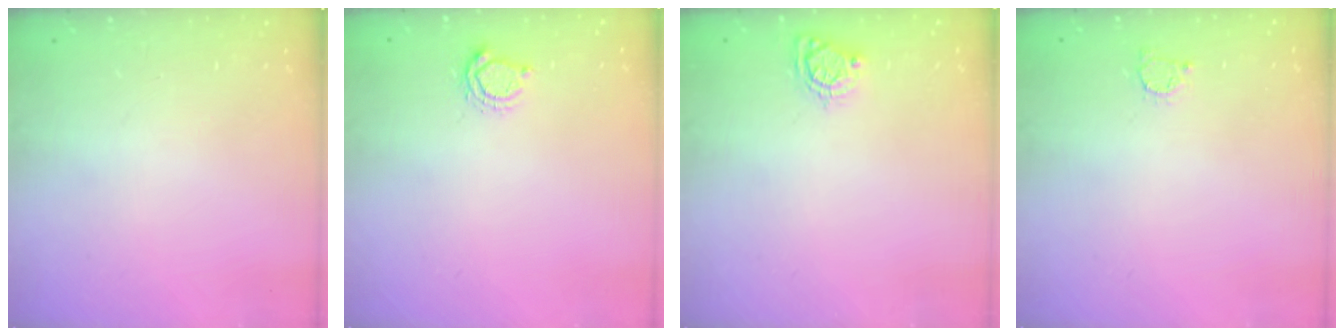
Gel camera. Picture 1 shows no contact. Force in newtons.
{"total": 5.4, "press": 5.3, "slide": 0.6}
{"total": 4.3, "press": 4.2, "slide": 0.3}
{"total": 2.5, "press": 2.5, "slide": 0.3}